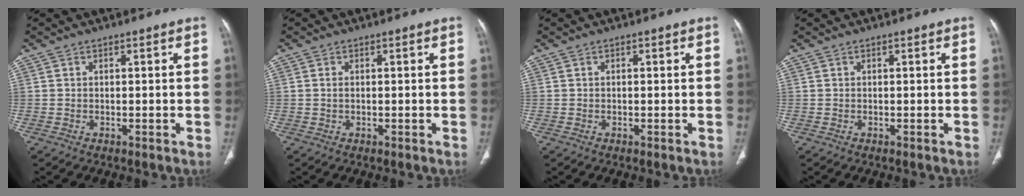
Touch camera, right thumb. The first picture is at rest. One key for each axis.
{"total": 0.7, "fx": 0.1, "fy": 0.4, "fz": 0.5, "tx": -0.013, "ty": 0.005, "tz": 0.002}
{"total": 0.0}
{"total": 0.0}